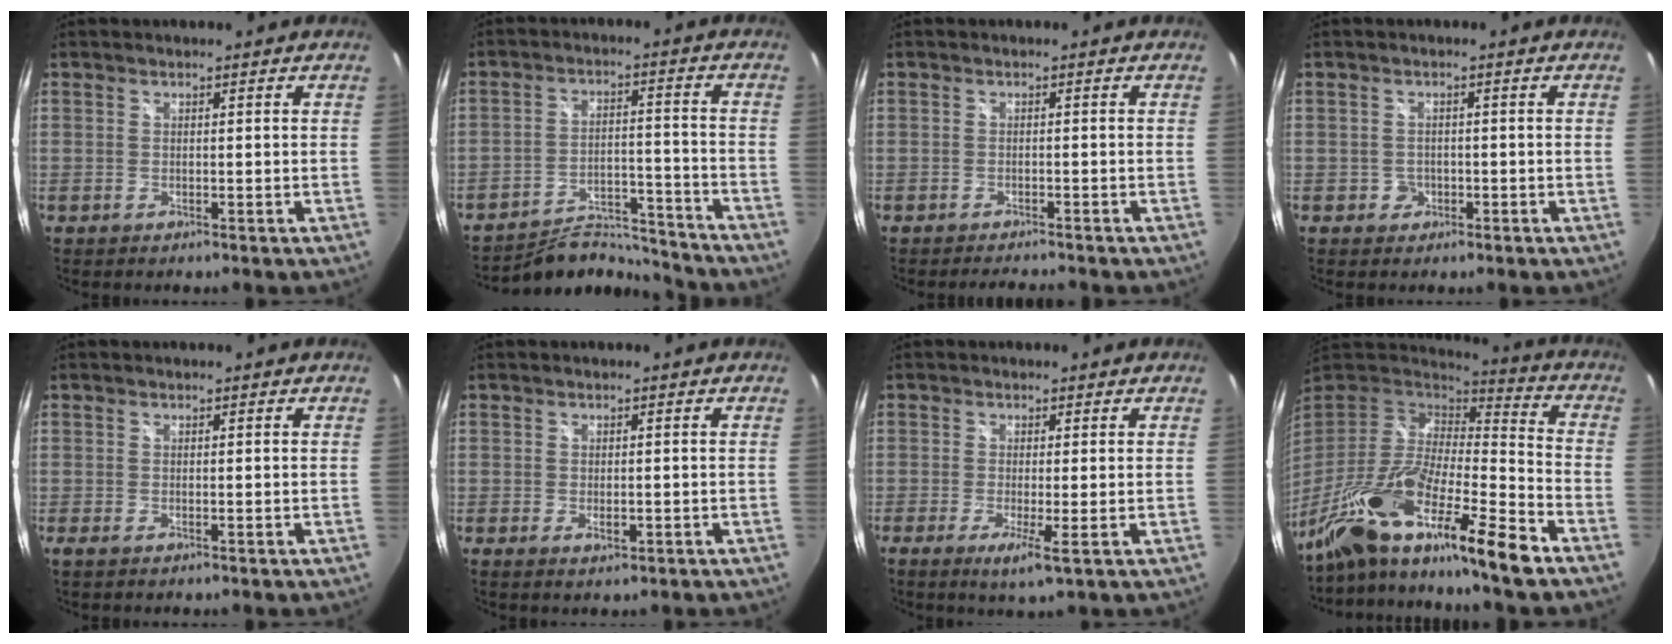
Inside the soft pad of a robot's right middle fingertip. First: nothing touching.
{"total": 10.4, "force": [-10.4, 1.0, 0.5], "torque": [-0.020, 0.018, -0.164]}
{"total": 3.3, "force": [-3.1, 0.3, 1.0], "torque": [-0.023, -0.004, -0.046]}
{"total": 2.1, "force": [-0.8, 2.0, 0.2], "torque": [-0.004, 0.001, -0.011]}
{"total": 0.8, "force": [-0.3, 0.0, 0.7], "torque": [-0.014, 0.001, -0.006]}
{"total": 1.9, "force": [-0.7, 1.0, 1.5], "torque": [-0.024, -0.002, -0.008]}
{"total": 3.7, "force": [-1.2, -0.2, 3.5], "torque": [-0.074, -0.012, -0.023]}
{"total": 24.5, "force": [-16.6, 3.8, 17.7], "torque": [-0.311, -0.050, -0.300]}